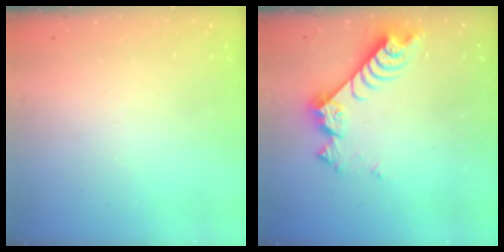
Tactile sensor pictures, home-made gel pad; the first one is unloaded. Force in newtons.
{"total": 8.7, "press": 8.7, "slide": 0.4}